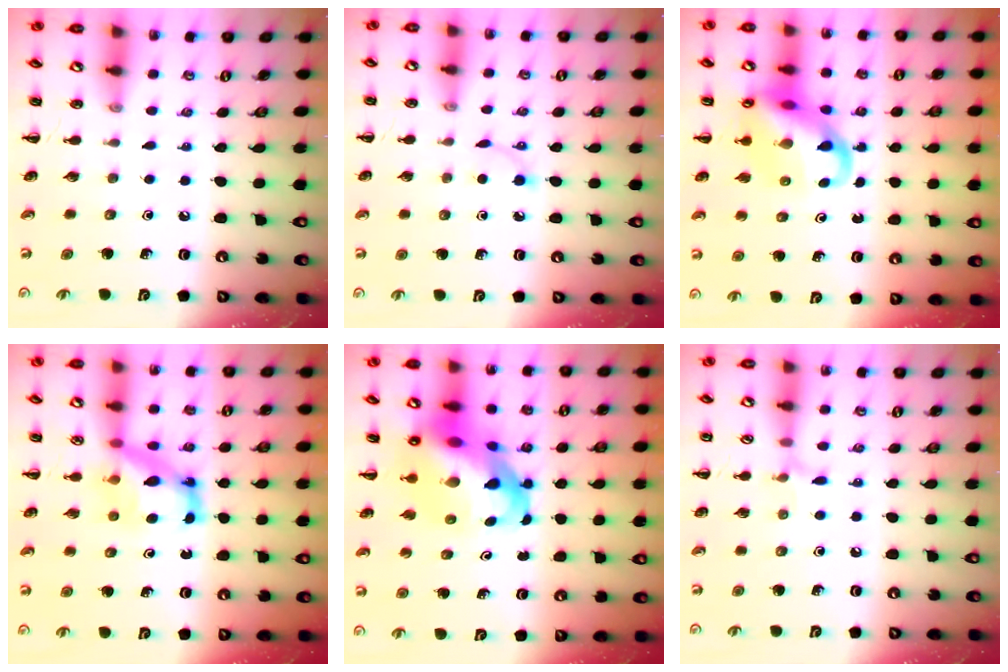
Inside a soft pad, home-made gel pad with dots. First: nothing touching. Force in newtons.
{"total": 2.8, "press": 2.7, "slide": 0.9}
{"total": 14.6, "press": 14.4, "slide": 2.8}
{"total": 6.2, "press": 6.2, "slide": 0.3}
{"total": 15.4, "press": 14.8, "slide": 4.3}
{"total": 5.8, "press": 5.5, "slide": 2.0}